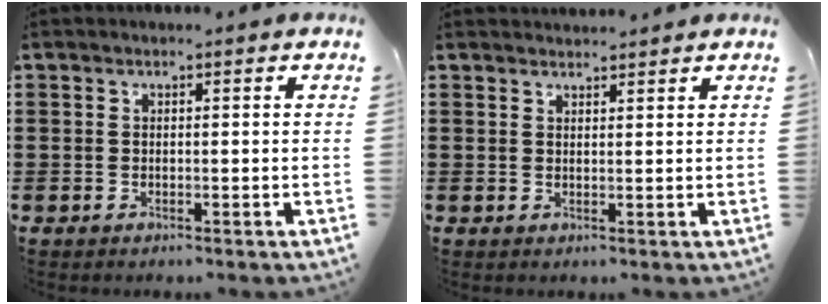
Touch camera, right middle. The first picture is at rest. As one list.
[{"total": 1.6, "force": [1.6, 0.2, 0.0], "torque": [0.004, -0.001, 0.028]}]